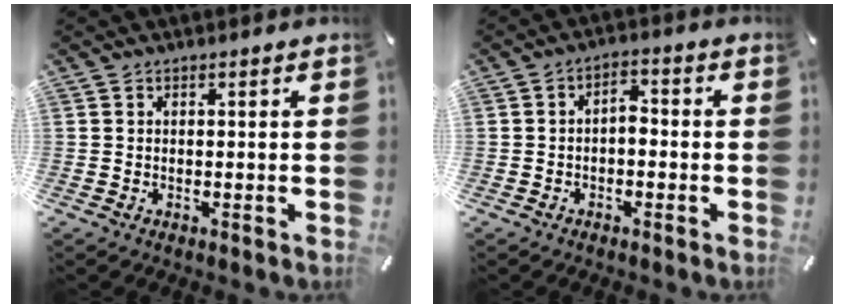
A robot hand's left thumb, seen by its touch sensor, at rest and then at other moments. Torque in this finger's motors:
{"motor_torque": [-0.06, -0.05, 0.19, 0.25, -0.08]}